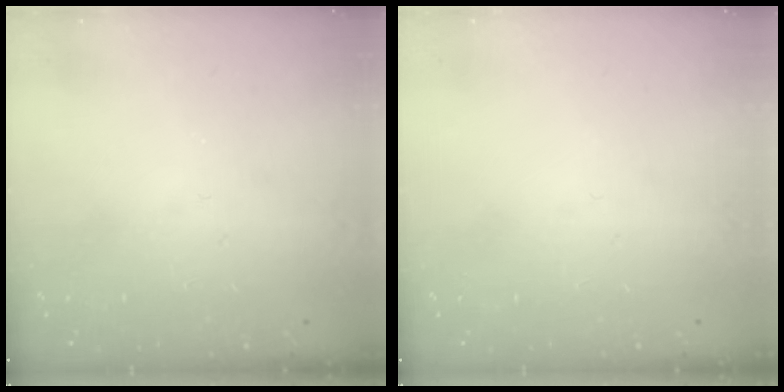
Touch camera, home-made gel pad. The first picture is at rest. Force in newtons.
{"total": 0.0}